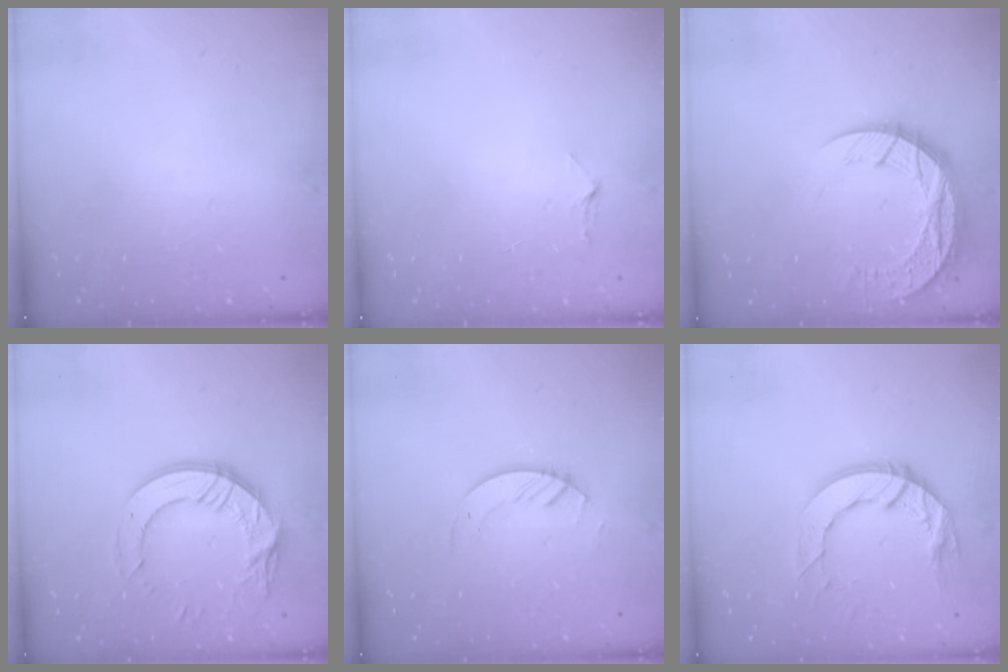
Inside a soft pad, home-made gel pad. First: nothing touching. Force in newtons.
{"total": 2.9, "press": 2.9, "slide": 0.3}
{"total": 13.1, "press": 13.1, "slide": 0.9}
{"total": 15.2, "press": 15.1, "slide": 1.5}
{"total": 2.6, "press": 2.6, "slide": 0.3}
{"total": 12.1, "press": 12.1, "slide": 0.8}